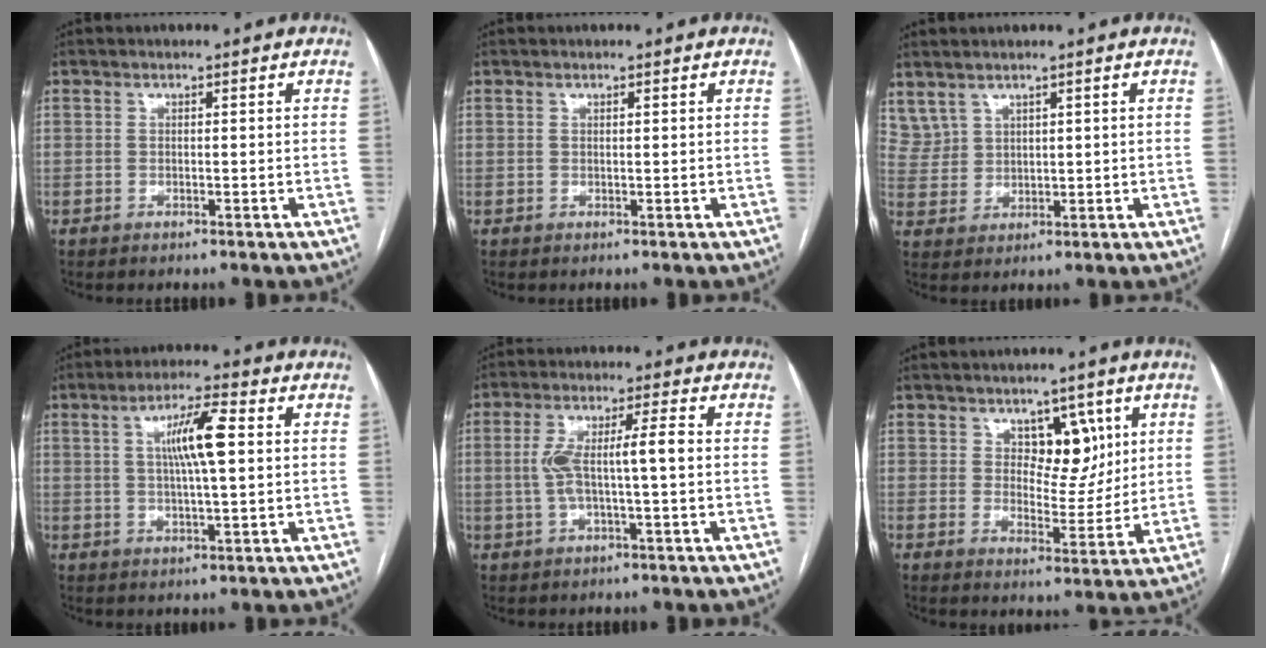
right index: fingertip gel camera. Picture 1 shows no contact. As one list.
[{"total": 0.0}, {"total": 4.6, "force": [3.7, 2.6, 0.8], "torque": [-0.020, 0.008, 0.088]}, {"total": 7.9, "force": [1.6, 0.8, 7.7], "torque": [-0.139, 0.009, 0.027]}, {"total": 7.3, "force": [-0.1, 0.9, 7.2], "torque": [-0.146, 0.021, -0.001]}, {"total": 7.0, "force": [3.0, 4.1, 4.8], "torque": [-0.062, 0.005, 0.053]}]